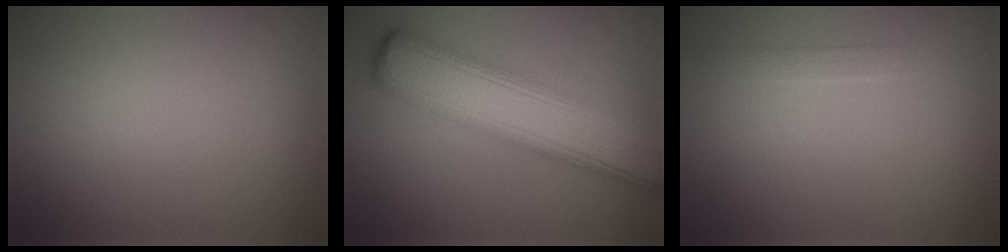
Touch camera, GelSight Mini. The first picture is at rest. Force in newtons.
{"total": 8.3, "press": 8.3, "slide": 0.3}
{"total": 0.9, "press": 0.9, "slide": 0.1}